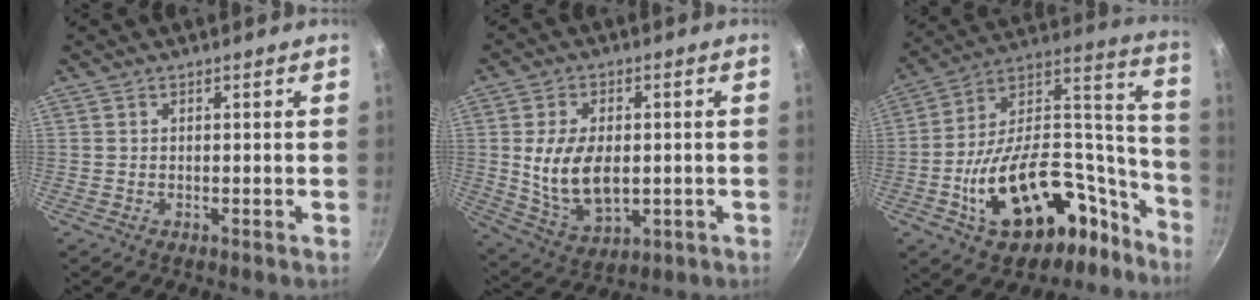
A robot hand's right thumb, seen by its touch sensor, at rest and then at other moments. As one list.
[{"total": 12.8, "force": [-0.3, 7.9, 10.0], "torque": [-0.167, -0.009, 0.009]}, {"total": 33.2, "force": [-15.3, 18.7, 22.8], "torque": [-0.282, 0.119, -0.224]}]